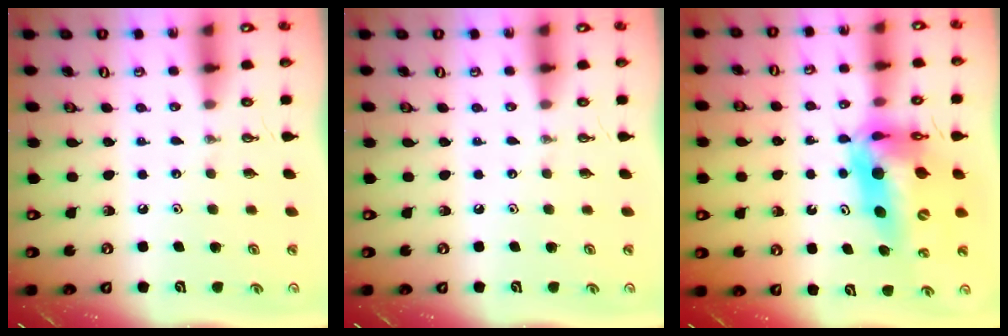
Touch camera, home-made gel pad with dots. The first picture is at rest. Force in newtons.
{"total": 0.0}
{"total": 15.7, "press": 15.3, "slide": 3.5}